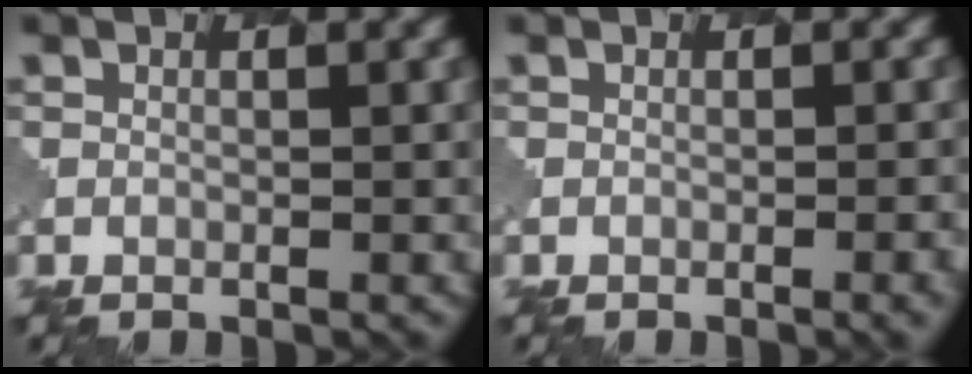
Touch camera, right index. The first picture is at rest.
{"total": 2.6, "force": [-1.3, 0.9, 2.0], "torque": [-0.007, 0.008, -0.011]}